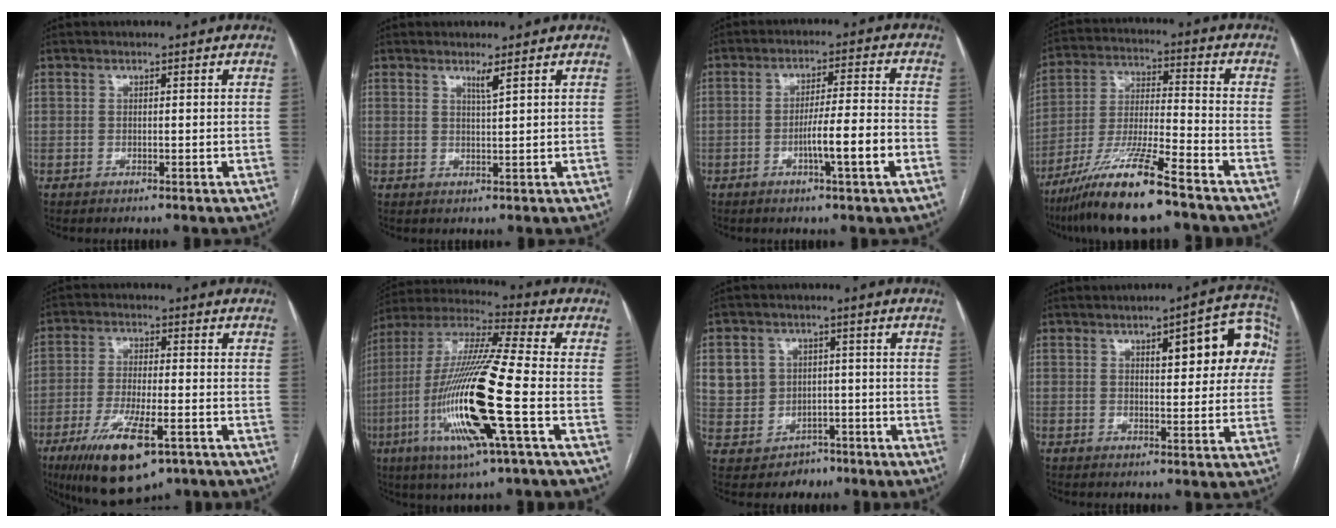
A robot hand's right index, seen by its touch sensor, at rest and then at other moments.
{"total": 1.7, "force": [1.2, -0.5, 1.0], "torque": [-0.022, -0.013, 0.024]}
{"total": 7.5, "force": [-2.8, -0.3, 6.9], "torque": [-0.112, 0.004, -0.045]}
{"total": 14.1, "force": [-10.0, 0.5, 9.9], "torque": [-0.199, -0.028, -0.183]}
{"total": 13.0, "force": [-7.0, 3.7, 10.3], "torque": [-0.192, -0.023, -0.107]}
{"total": 20.2, "force": [-5.5, 0.9, 19.4], "torque": [-0.414, -0.021, -0.108]}
{"total": 8.9, "force": [-0.9, 8.7, 1.6], "torque": [-0.048, 0.024, 0.011]}
{"total": 11.4, "force": [3.3, 3.5, 10.4], "torque": [-0.115, 0.028, 0.036]}